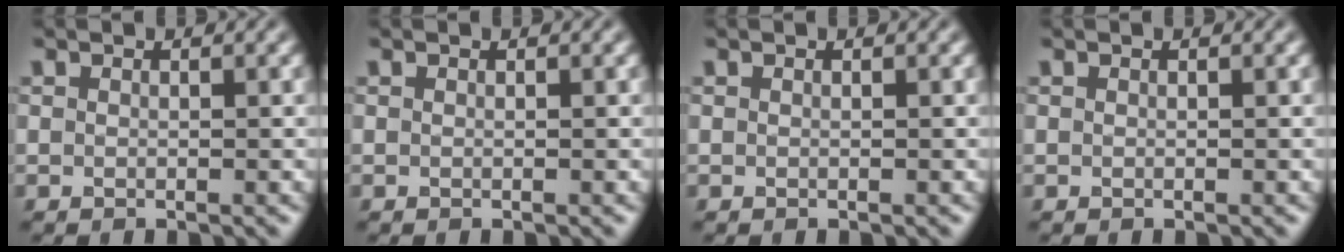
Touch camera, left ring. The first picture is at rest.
{"total": 0.0}
{"total": 0.0}
{"total": 0.0}